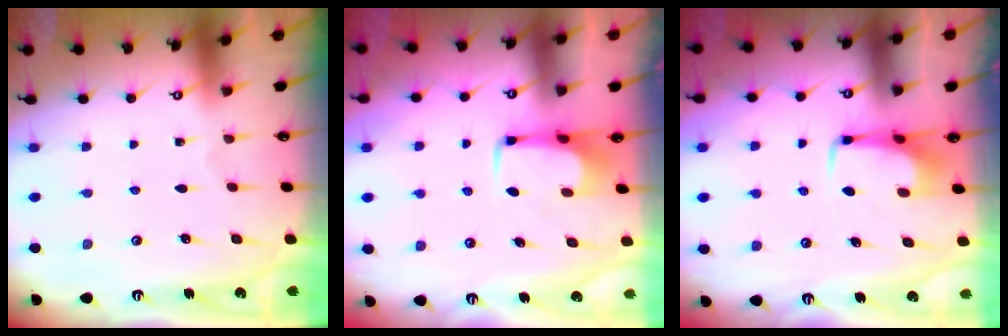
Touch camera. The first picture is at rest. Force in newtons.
{"total": 1.6, "press": 1.5, "slide": 0.5}
{"total": 3.5, "press": 3.5, "slide": 0.5}